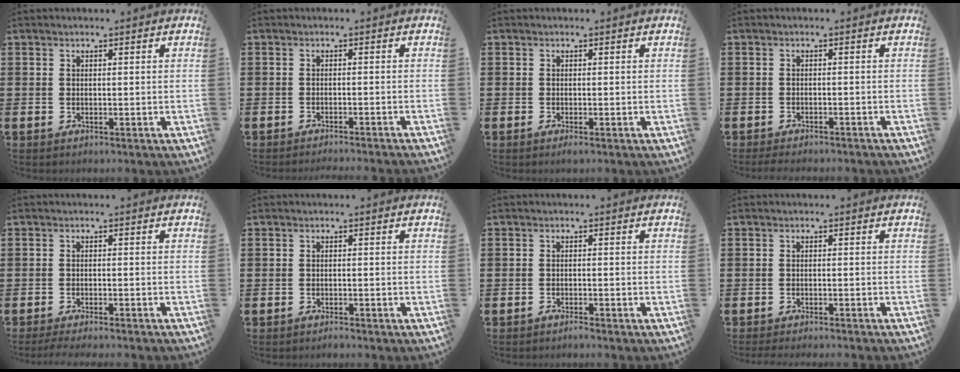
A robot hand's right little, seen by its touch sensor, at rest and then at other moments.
{"total": 1.1, "force": [-1.0, -0.3, 0.1], "torque": [0.000, 0.002, -0.021]}
{"total": 0.7, "force": [-0.3, 0.1, 0.6], "torque": [-0.011, -0.002, -0.004]}
{"total": 1.3, "force": [-1.2, 0.1, 0.4], "torque": [-0.008, 0.001, -0.024]}
{"total": 1.5, "force": [-1.4, -0.1, 0.7], "torque": [-0.010, 0.001, -0.026]}
{"total": 0.7, "force": [-0.7, 0.0, 0.0], "torque": [-0.004, -0.002, -0.013]}
{"total": 0.9, "force": [-0.9, -0.1, 0.0], "torque": [-0.003, 0.000, -0.018]}
{"total": 1.1, "force": [-1.0, -0.2, 0.3], "torque": [-0.004, -0.002, -0.020]}